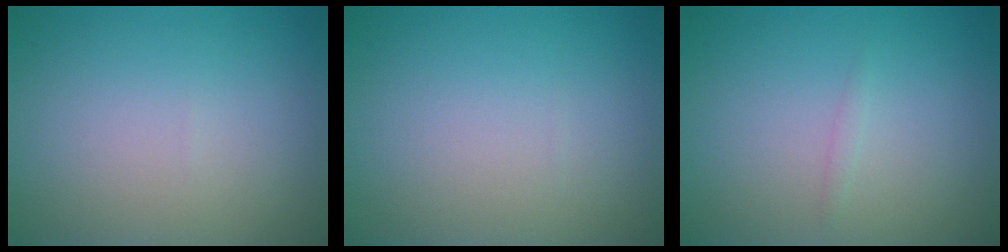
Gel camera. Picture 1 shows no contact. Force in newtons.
{"total": 0.0}
{"total": 0.6, "press": 0.6, "slide": 0.1}